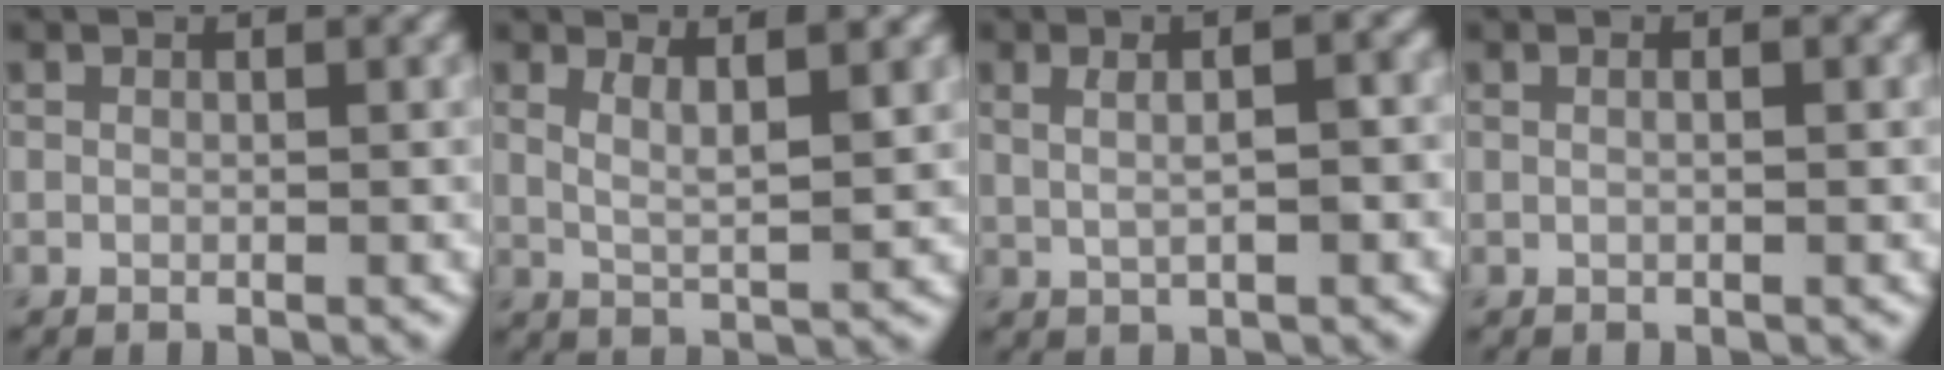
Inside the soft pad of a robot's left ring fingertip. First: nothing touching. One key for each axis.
{"total": 3.4, "fx": 1.7, "fy": 0.8, "fz": 2.8, "tx": -0.043, "ty": -0.004, "tz": 0.030}
{"total": 5.0, "fx": 1.4, "fy": 2.1, "fz": 4.4, "tx": -0.051, "ty": 0.018, "tz": 0.010}
{"total": 1.9, "fx": 0.7, "fy": 1.0, "fz": 1.4, "tx": -0.003, "ty": 0.008, "tz": -0.013}